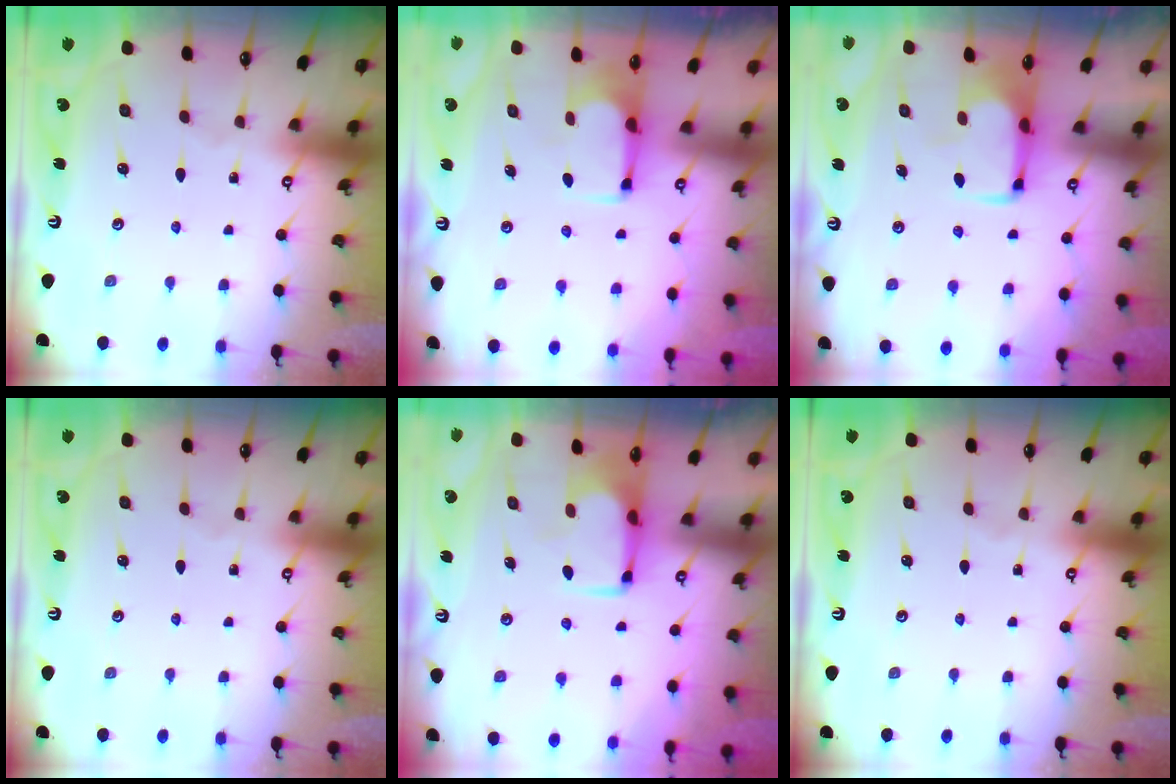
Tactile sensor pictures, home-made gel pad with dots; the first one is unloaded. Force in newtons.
{"total": 1.8, "press": 1.6, "slide": 0.8}
{"total": 1.7, "press": 1.6, "slide": 0.4}
{"total": 0.0}
{"total": 0.6, "press": 0.6, "slide": 0.2}
{"total": 0.0}